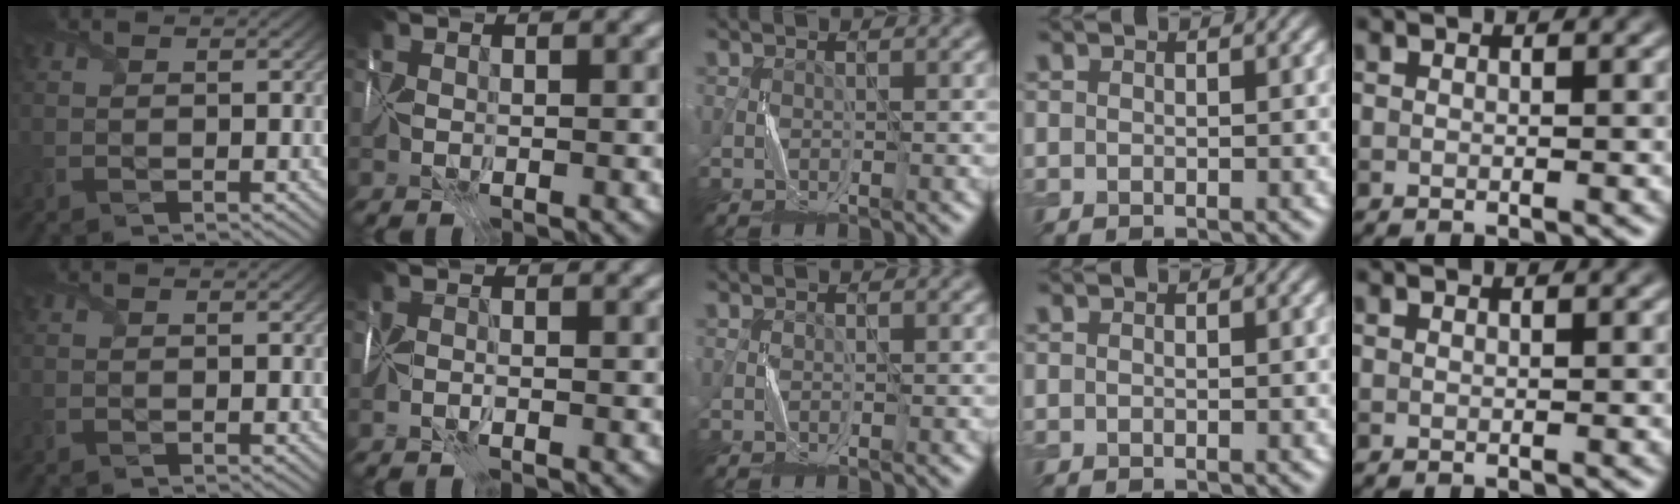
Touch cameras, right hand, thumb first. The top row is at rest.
{"index": {"total": 1.3, "force": [-1.0, 0.1, 0.7], "torque": [-0.018, -0.003, -0.029]}}